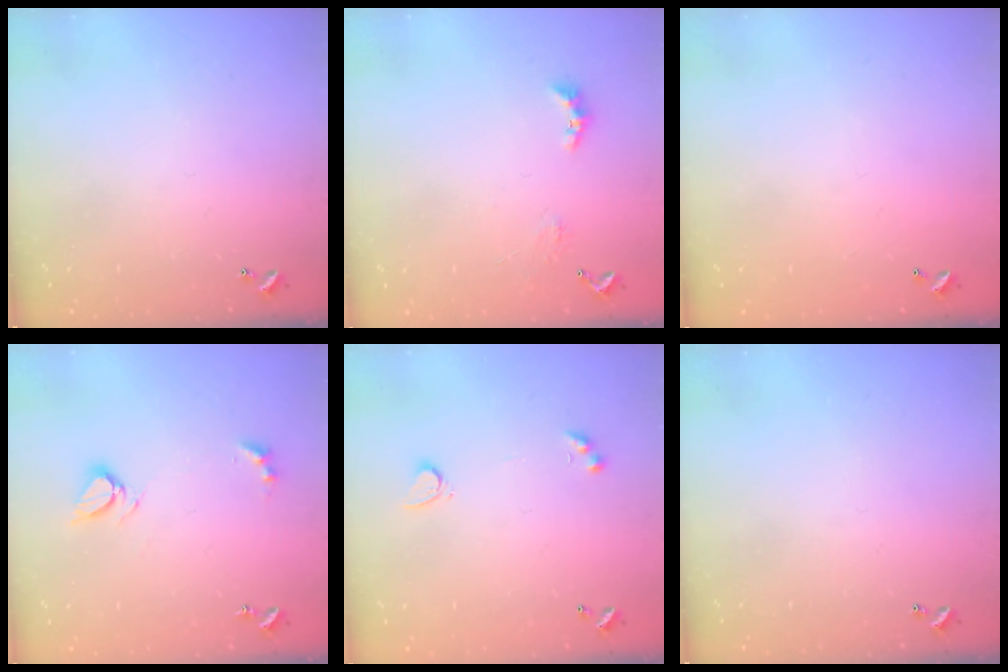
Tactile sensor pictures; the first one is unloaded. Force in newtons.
{"total": 3.9, "press": 3.8, "slide": 0.7}
{"total": 2.9, "press": 2.9, "slide": 0.1}
{"total": 7.6, "press": 7.6, "slide": 0.4}
{"total": 3.0, "press": 2.5, "slide": 1.6}
{"total": 0.0}